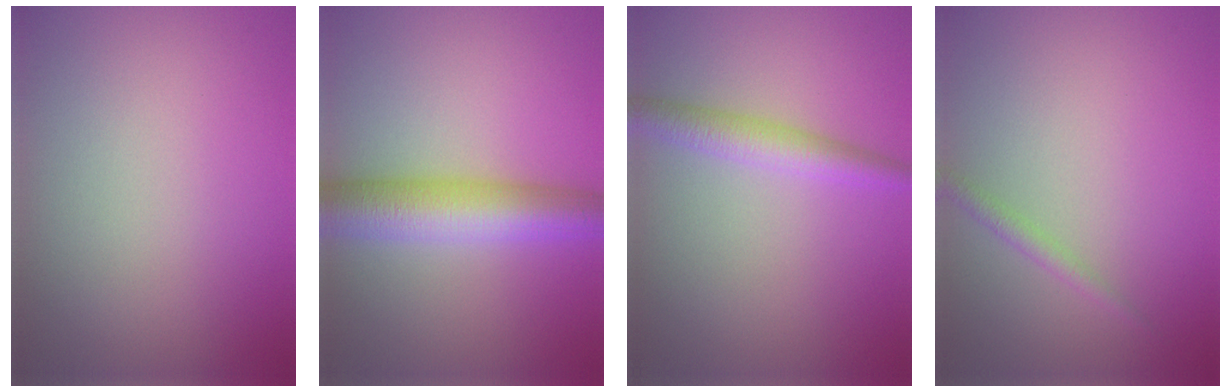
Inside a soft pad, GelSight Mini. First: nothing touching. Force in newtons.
{"total": 6.5, "press": 6.5, "slide": 0.2}
{"total": 3.0, "press": 3.0, "slide": 0.1}
{"total": 1.2, "press": 1.2, "slide": 0.1}